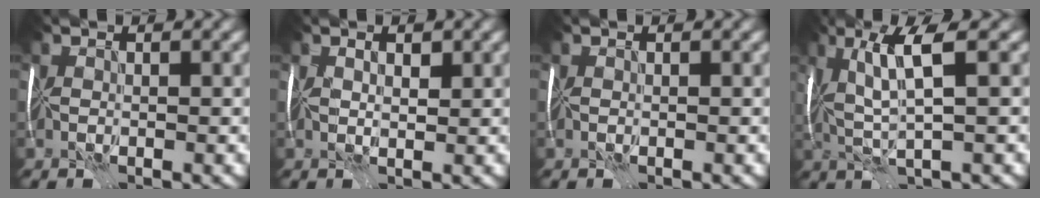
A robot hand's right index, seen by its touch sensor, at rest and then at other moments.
{"total": 0.7, "force": [0.0, 0.2, 0.6], "torque": [-0.011, -0.006, 0.005]}
{"total": 0.0}
{"total": 5.0, "force": [0.6, 0.3, 5.0], "torque": [-0.104, 0.000, 0.014]}